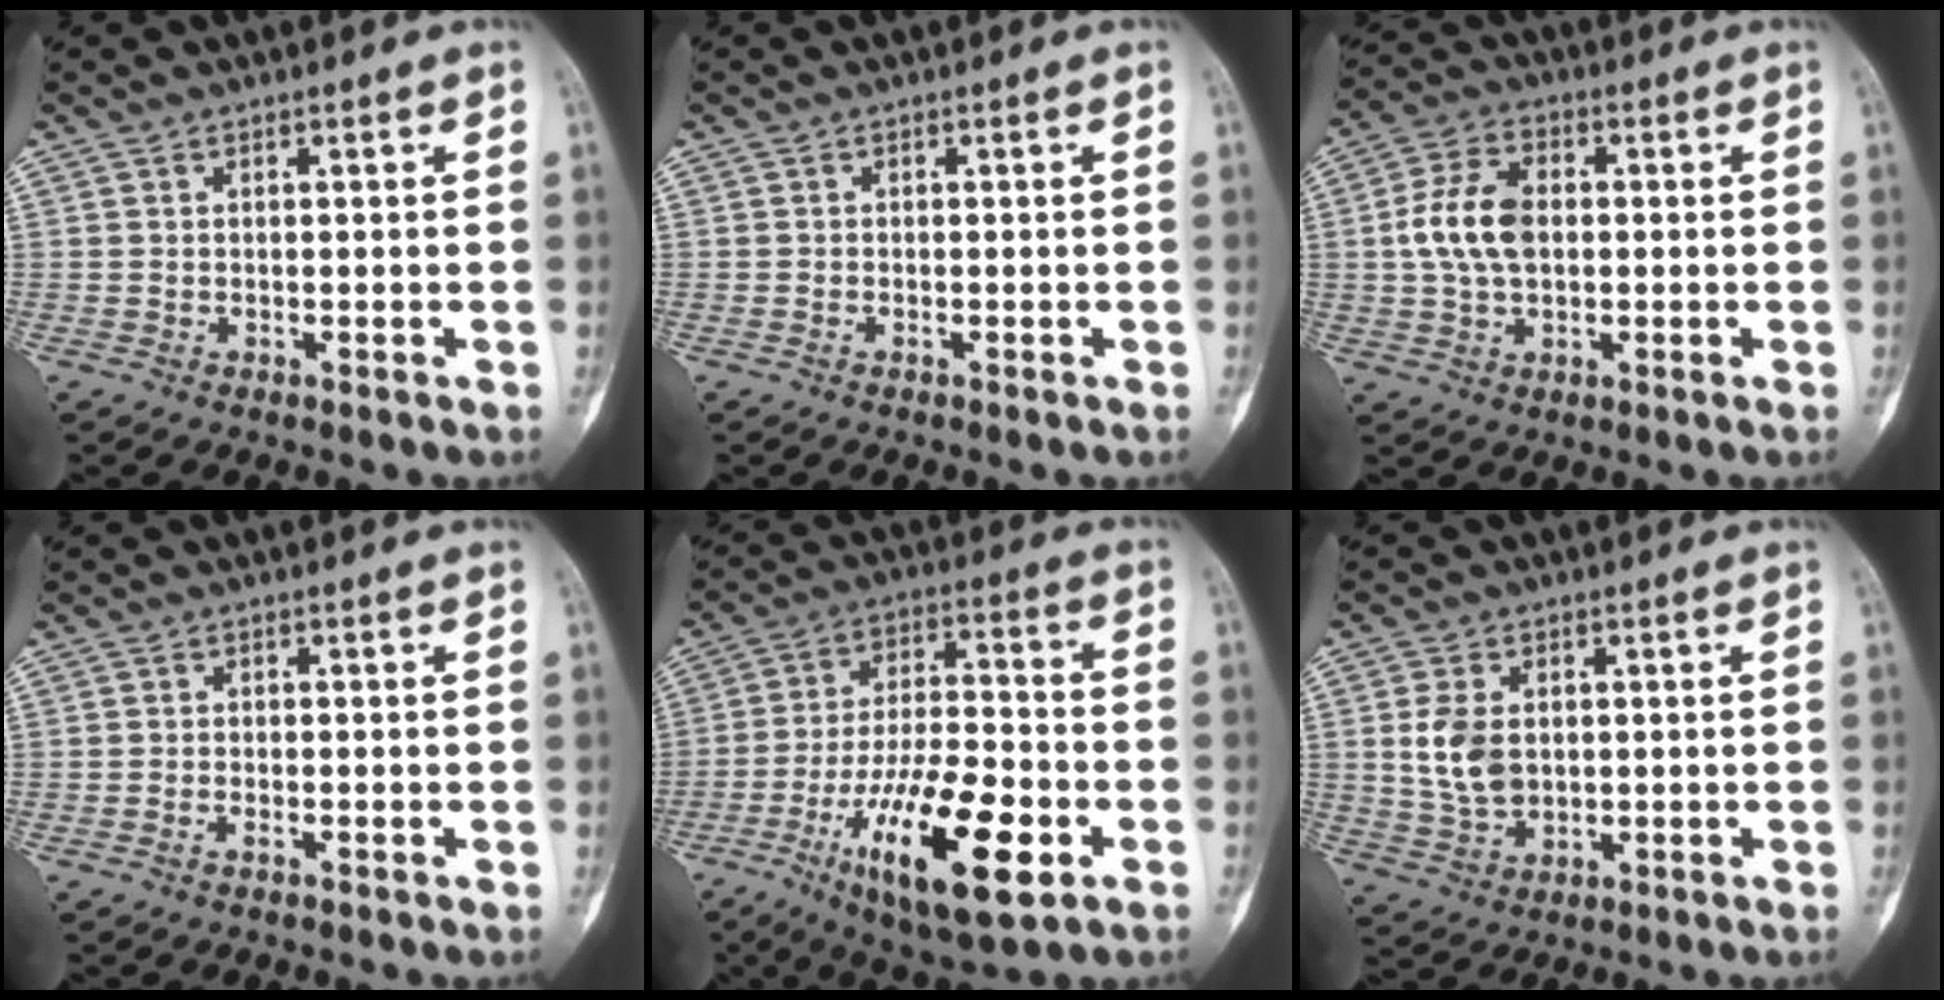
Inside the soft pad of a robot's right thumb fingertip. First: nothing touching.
{"total": 0.0}
{"total": 9.8, "force": [0.3, 6.3, 7.5], "torque": [-0.140, 0.015, 0.003]}
{"total": 0.9, "force": [-0.6, 0.3, 0.5], "torque": [-0.011, 0.005, -0.012]}
{"total": 20.4, "force": [-8.0, 7.0, 17.4], "torque": [-0.299, 0.024, -0.127]}
{"total": 7.4, "force": [0.7, 5.0, 5.4], "torque": [-0.097, -0.003, 0.021]}